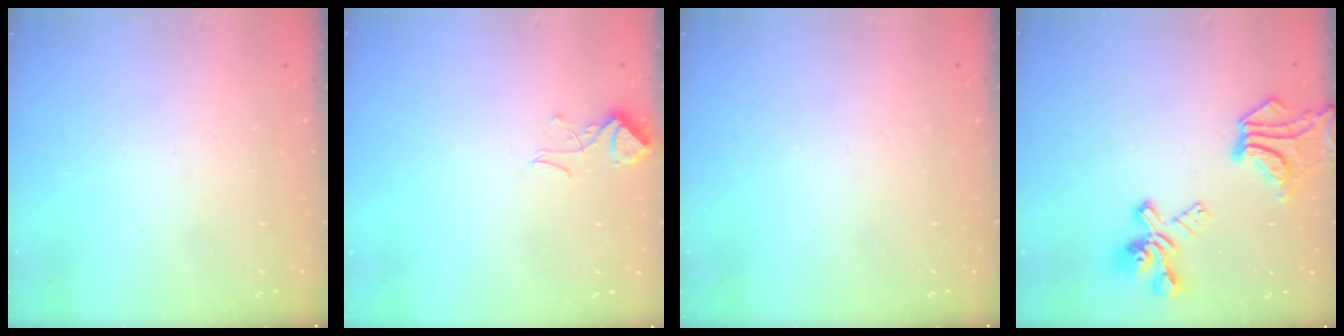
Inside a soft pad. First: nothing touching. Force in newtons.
{"total": 1.4, "press": 1.1, "slide": 0.8}
{"total": 0.0}
{"total": 8.5, "press": 8.1, "slide": 2.7}